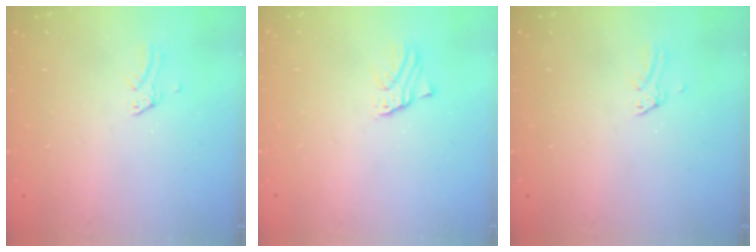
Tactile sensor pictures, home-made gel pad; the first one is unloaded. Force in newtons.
{"total": 1.7, "press": 1.6, "slide": 0.2}
{"total": 0.0}